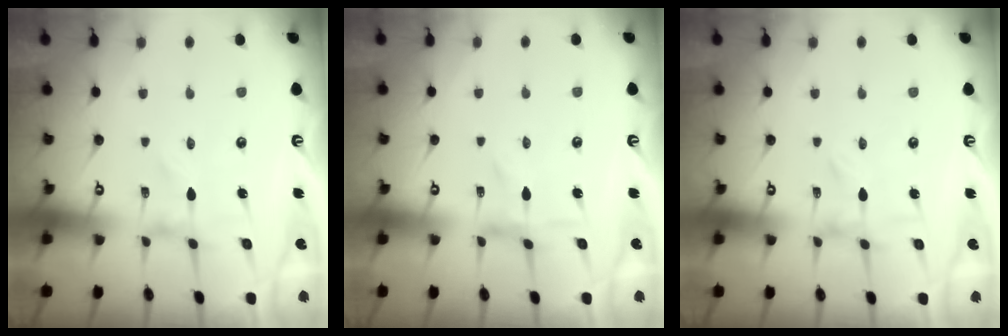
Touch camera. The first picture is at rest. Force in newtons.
{"total": 1.2, "press": 1.1, "slide": 0.3}
{"total": 0.0}